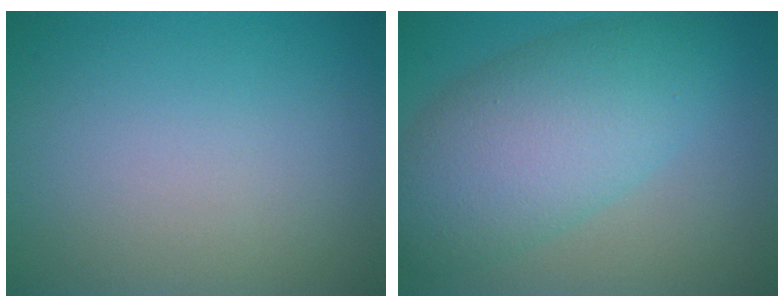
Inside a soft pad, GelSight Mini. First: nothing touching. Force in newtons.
{"total": 8.4, "press": 8.4, "slide": 0.2}